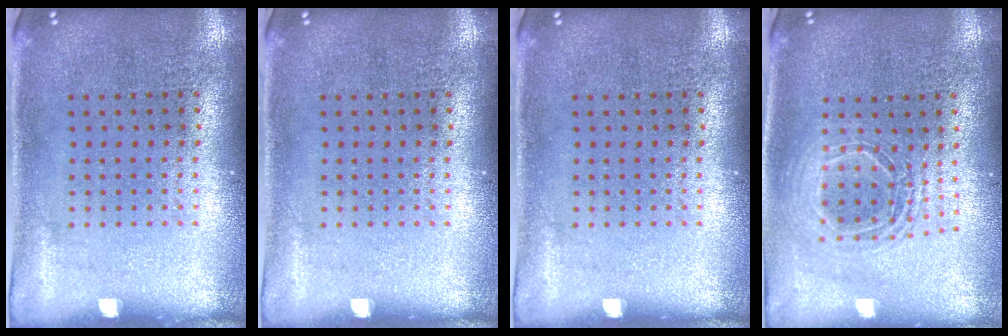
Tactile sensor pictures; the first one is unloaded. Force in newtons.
{"total": 0.0}
{"total": 0.0}
{"total": 1.7, "press": 1.4, "slide": 0.9}